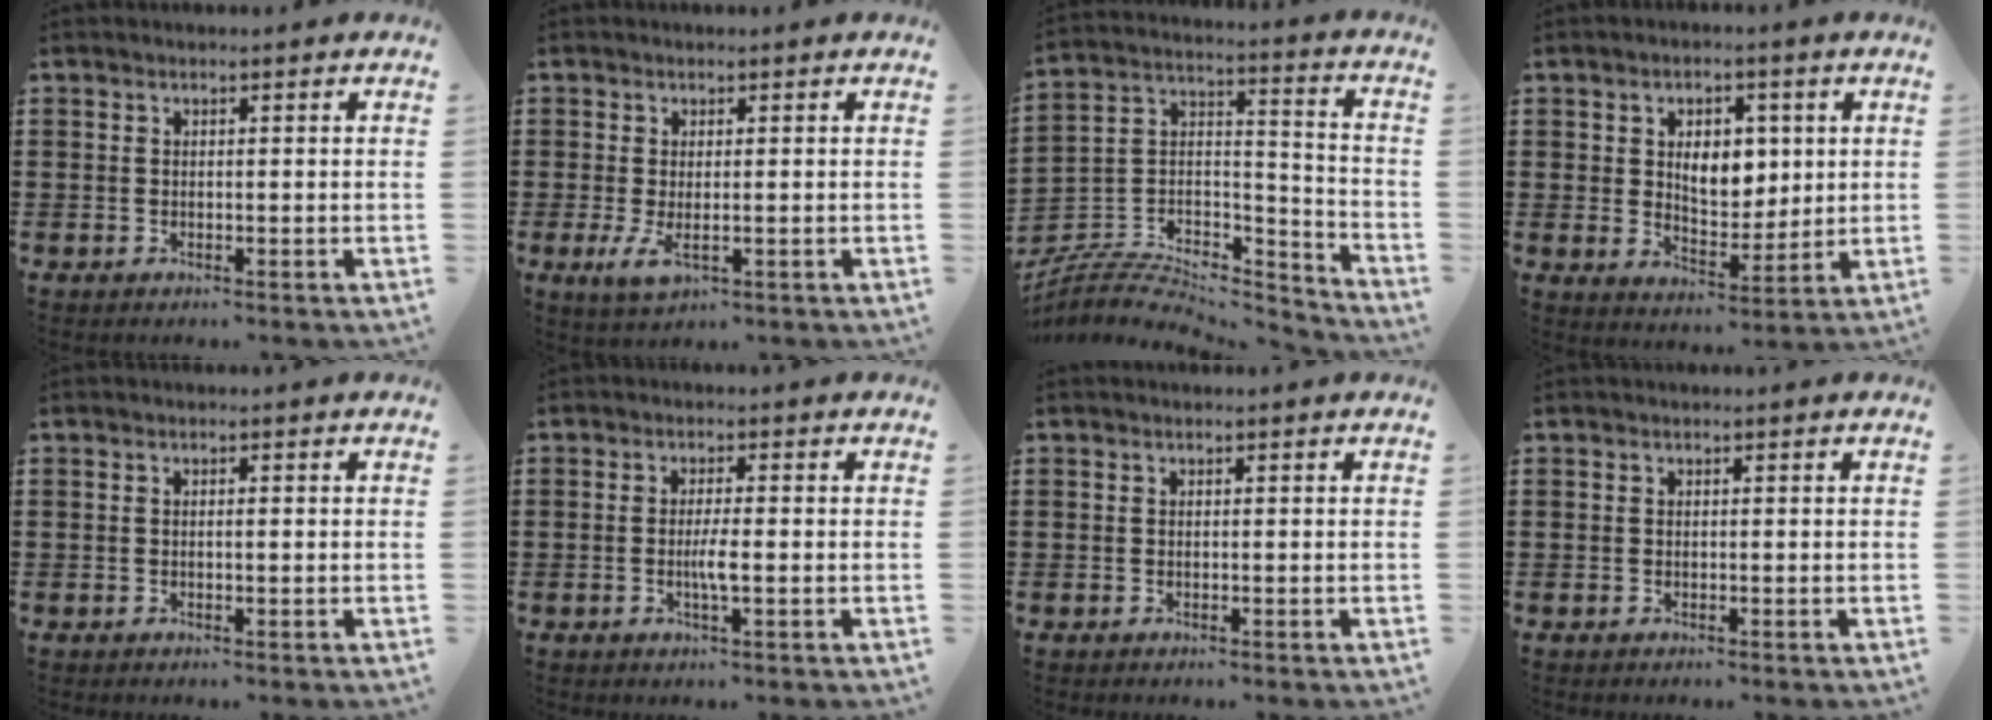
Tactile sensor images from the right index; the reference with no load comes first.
{"total": 3.1, "force": [-0.3, 1.1, 2.8], "torque": [-0.066, -0.006, -0.008]}
{"total": 6.2, "force": [-5.3, 2.6, 2.0], "torque": [-0.051, 0.000, -0.109]}
{"total": 6.5, "force": [1.6, 4.3, 4.6], "torque": [-0.081, 0.007, 0.021]}
{"total": 0.6, "force": [0.0, 0.1, 0.6], "torque": [-0.013, -0.003, 0.001]}
{"total": 3.0, "force": [-0.8, 0.1, 2.8], "torque": [-0.058, -0.010, -0.016]}
{"total": 0.0}
{"total": 0.0}